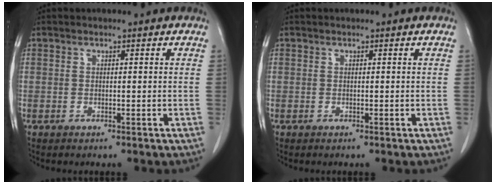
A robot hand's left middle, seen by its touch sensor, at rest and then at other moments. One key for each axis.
{"total": 0.0}